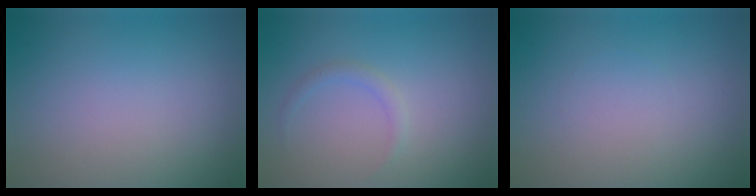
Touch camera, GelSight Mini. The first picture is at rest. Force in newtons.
{"total": 1.0, "press": 1.0, "slide": 0.0}
{"total": 0.0}